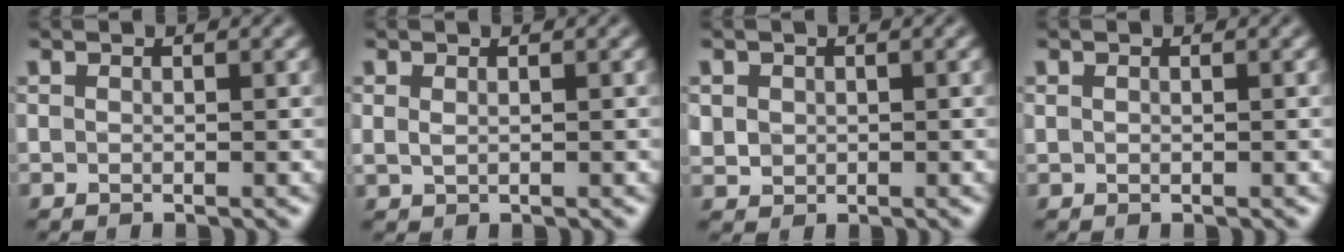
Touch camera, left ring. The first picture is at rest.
{"total": 0.8, "force": [0.3, 0.3, 0.6], "torque": [-0.016, -0.002, 0.008]}
{"total": 1.4, "force": [0.3, 1.3, 0.4], "torque": [-0.007, -0.005, 0.009]}
{"total": 0.5, "force": [0.2, 0.2, 0.4], "torque": [-0.009, -0.001, 0.004]}